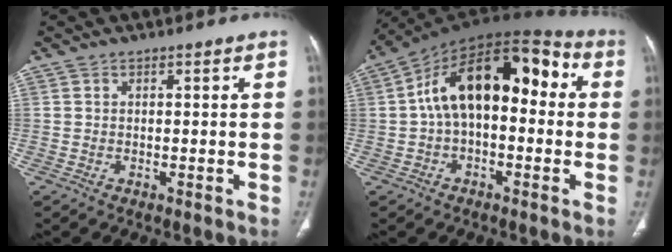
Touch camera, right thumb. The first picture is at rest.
{"total": 17.9, "force": [1.5, 9.9, 14.8], "torque": [-0.208, 0.055, 0.012]}